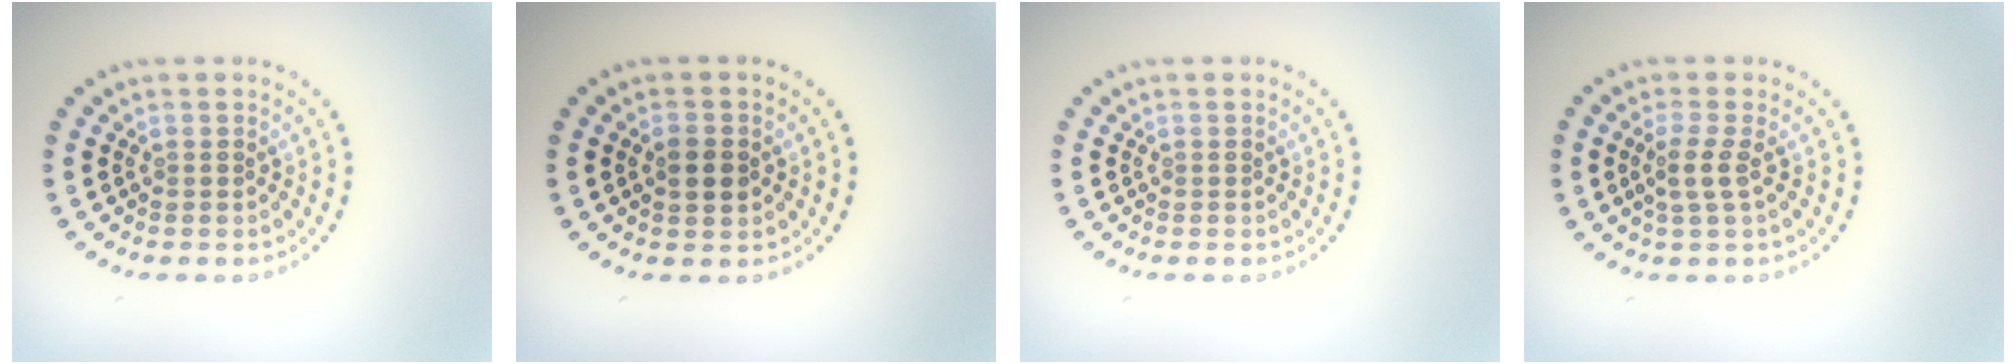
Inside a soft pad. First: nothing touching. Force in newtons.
{"total": 2.3, "press": 2.3, "slide": 0.0}
{"total": 0.0}
{"total": 1.8, "press": 1.4, "slide": 1.1}